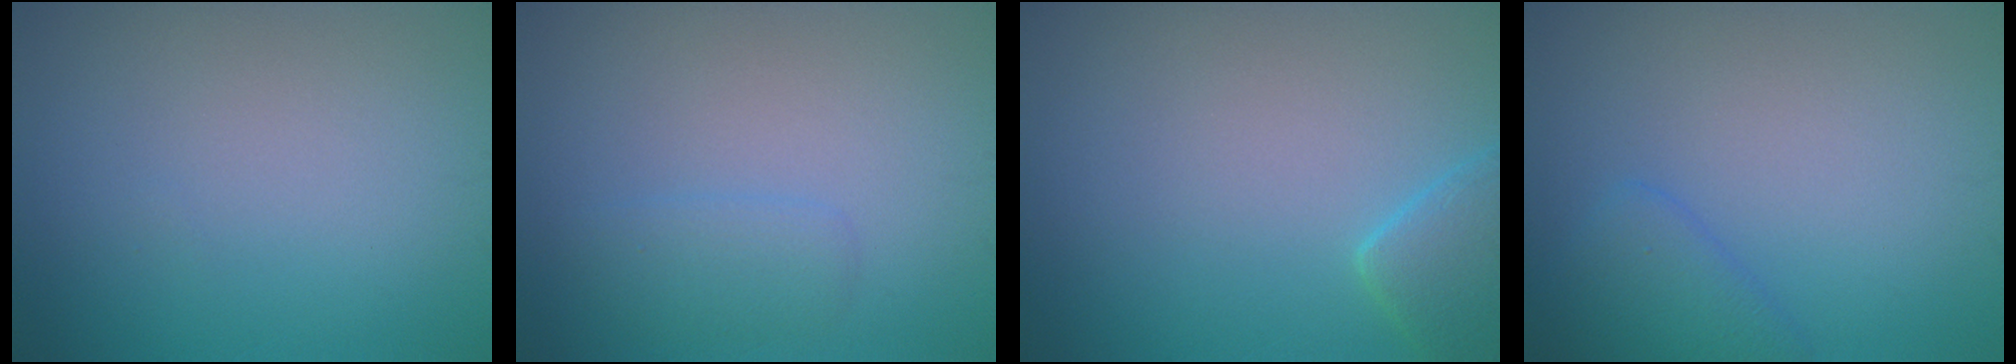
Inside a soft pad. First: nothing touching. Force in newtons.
{"total": 1.6, "press": 1.6, "slide": 0.2}
{"total": 2.4, "press": 2.4, "slide": 0.3}
{"total": 2.5, "press": 2.5, "slide": 0.2}